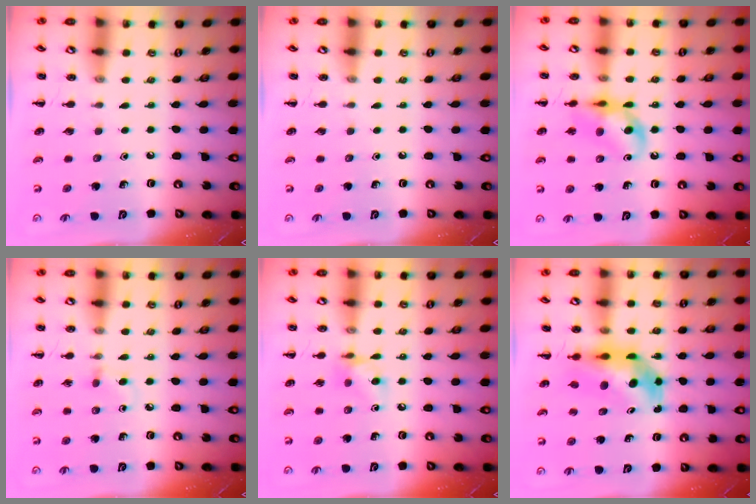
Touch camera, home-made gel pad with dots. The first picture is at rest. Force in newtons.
{"total": 0.0}
{"total": 12.3, "press": 12.1, "slide": 2.1}
{"total": 4.2, "press": 3.9, "slide": 1.3}
{"total": 6.9, "press": 6.8, "slide": 0.8}
{"total": 6.5, "press": 6.2, "slide": 1.9}